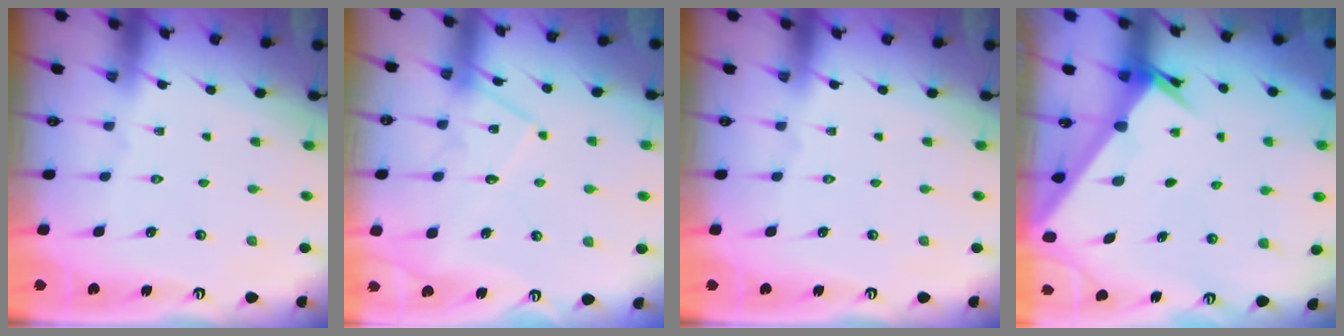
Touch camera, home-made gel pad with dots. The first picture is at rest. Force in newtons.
{"total": 12.2, "press": 12.2, "slide": 0.8}
{"total": 0.0}
{"total": 2.4, "press": 2.4, "slide": 0.3}